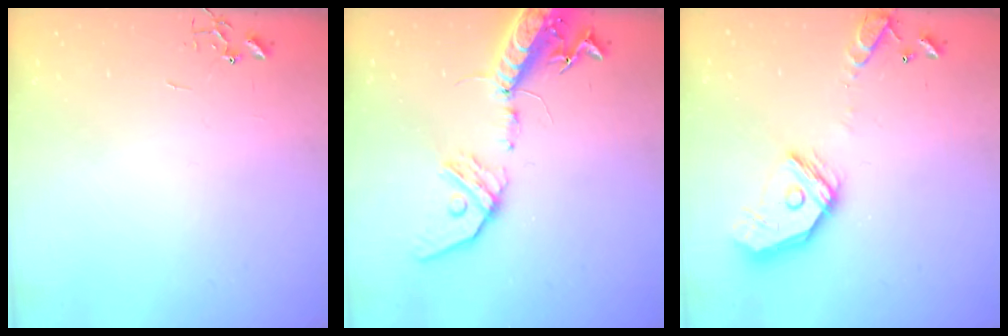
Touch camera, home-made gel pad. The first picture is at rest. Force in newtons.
{"total": 18.2, "press": 17.7, "slide": 4.0}
{"total": 16.2, "press": 16.1, "slide": 2.1}